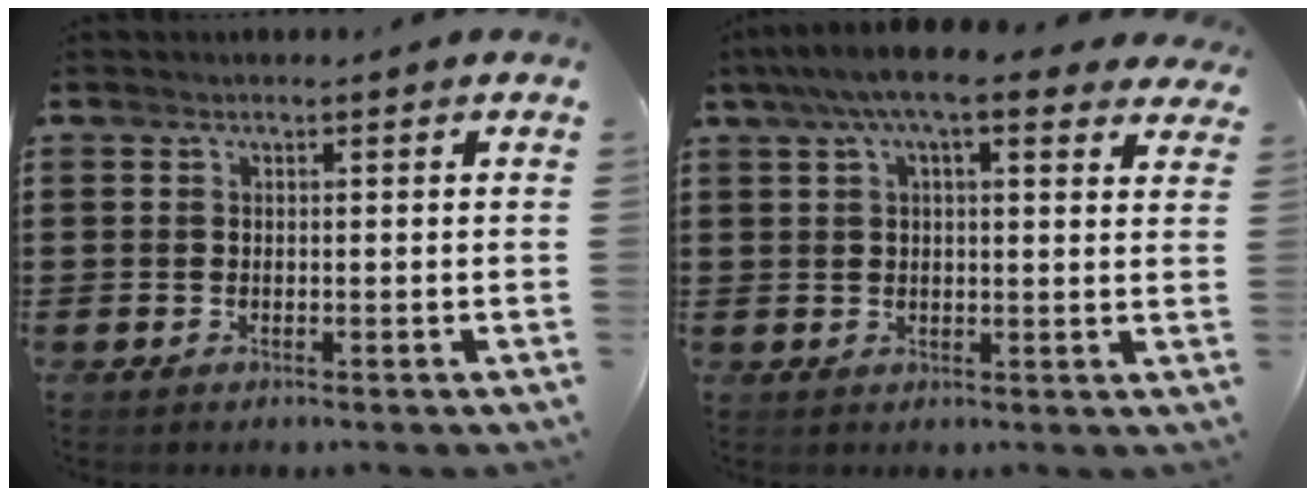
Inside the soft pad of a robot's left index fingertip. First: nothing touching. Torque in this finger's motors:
{"motor_torque": [2.14, 0.00, 1.05, 0.21]}